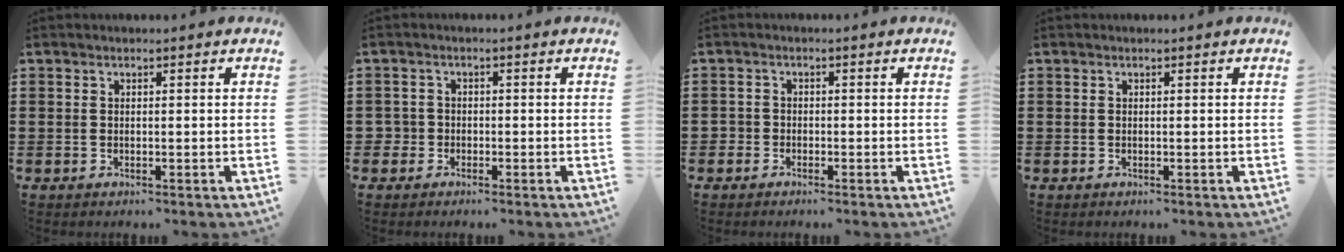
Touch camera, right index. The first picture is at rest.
{"total": 2.0, "force": [-1.1, 1.6, 0.2], "torque": [-0.020, -0.002, -0.029]}
{"total": 1.4, "force": [-1.2, 0.7, 0.0], "torque": [-0.005, 0.001, -0.027]}
{"total": 0.0}